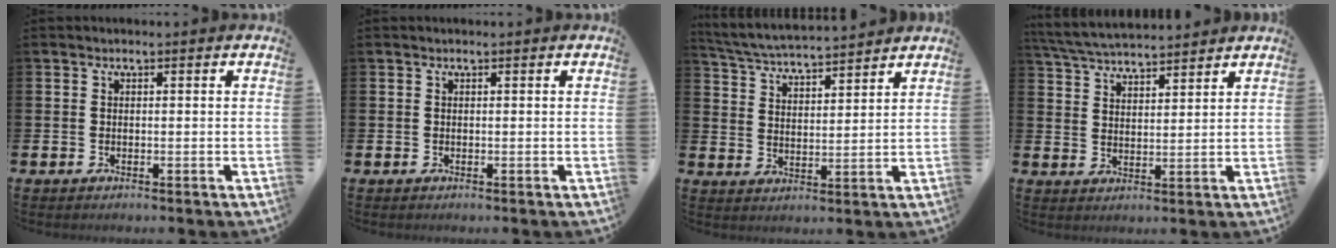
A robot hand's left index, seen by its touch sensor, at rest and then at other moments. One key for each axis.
{"total": 0.0}
{"total": 5.0, "fx": 5.0, "fy": 0.2, "fz": 0.7, "tx": -0.032, "ty": -0.035, "tz": 0.086}
{"total": 5.2, "fx": 5.2, "fy": 0.4, "fz": 0.6, "tx": -0.030, "ty": -0.029, "tz": 0.093}